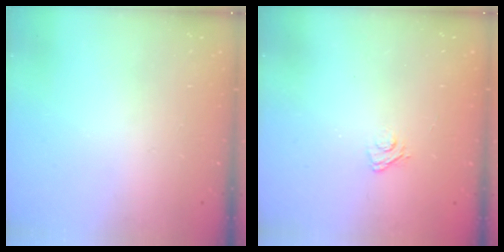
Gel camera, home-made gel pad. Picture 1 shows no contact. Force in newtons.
{"total": 2.9, "press": 2.6, "slide": 1.2}